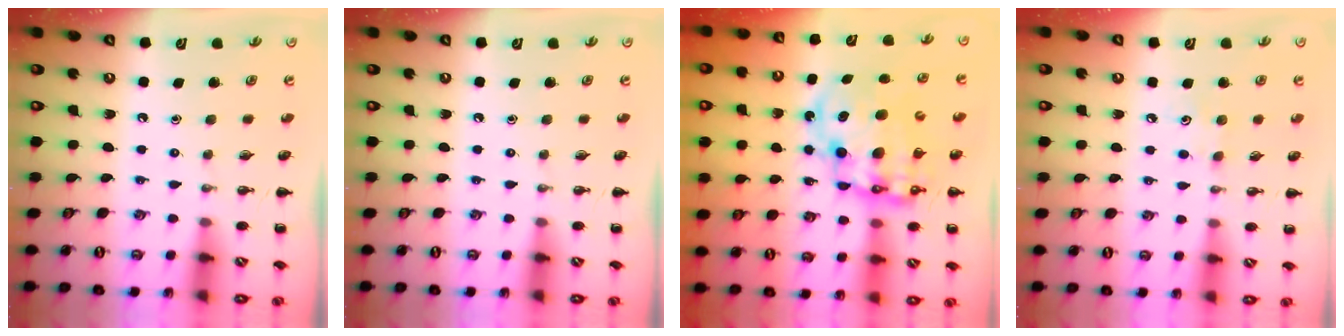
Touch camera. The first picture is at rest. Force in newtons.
{"total": 0.0}
{"total": 15.6, "press": 15.1, "slide": 3.6}
{"total": 4.3, "press": 4.1, "slide": 1.1}